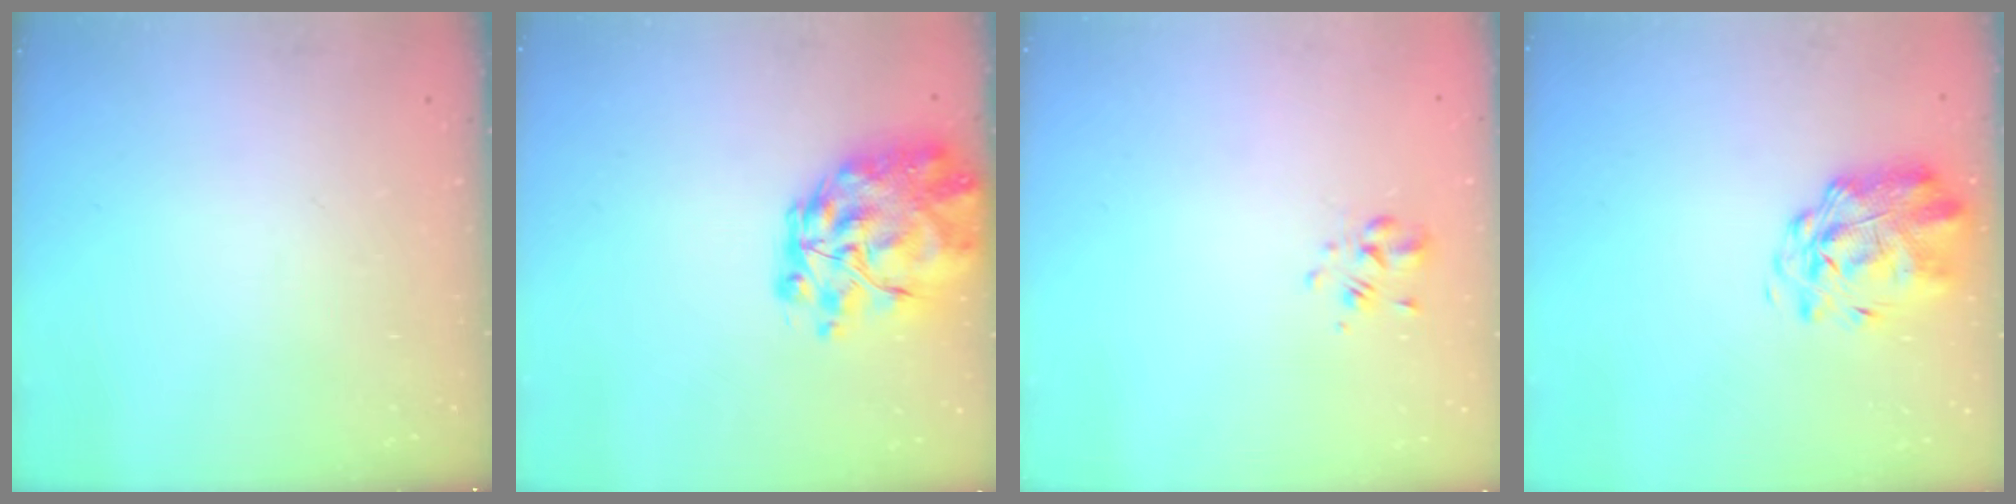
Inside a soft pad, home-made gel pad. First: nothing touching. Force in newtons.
{"total": 11.9, "press": 11.3, "slide": 3.9}
{"total": 2.1, "press": 1.9, "slide": 0.7}
{"total": 2.6, "press": 2.2, "slide": 1.3}